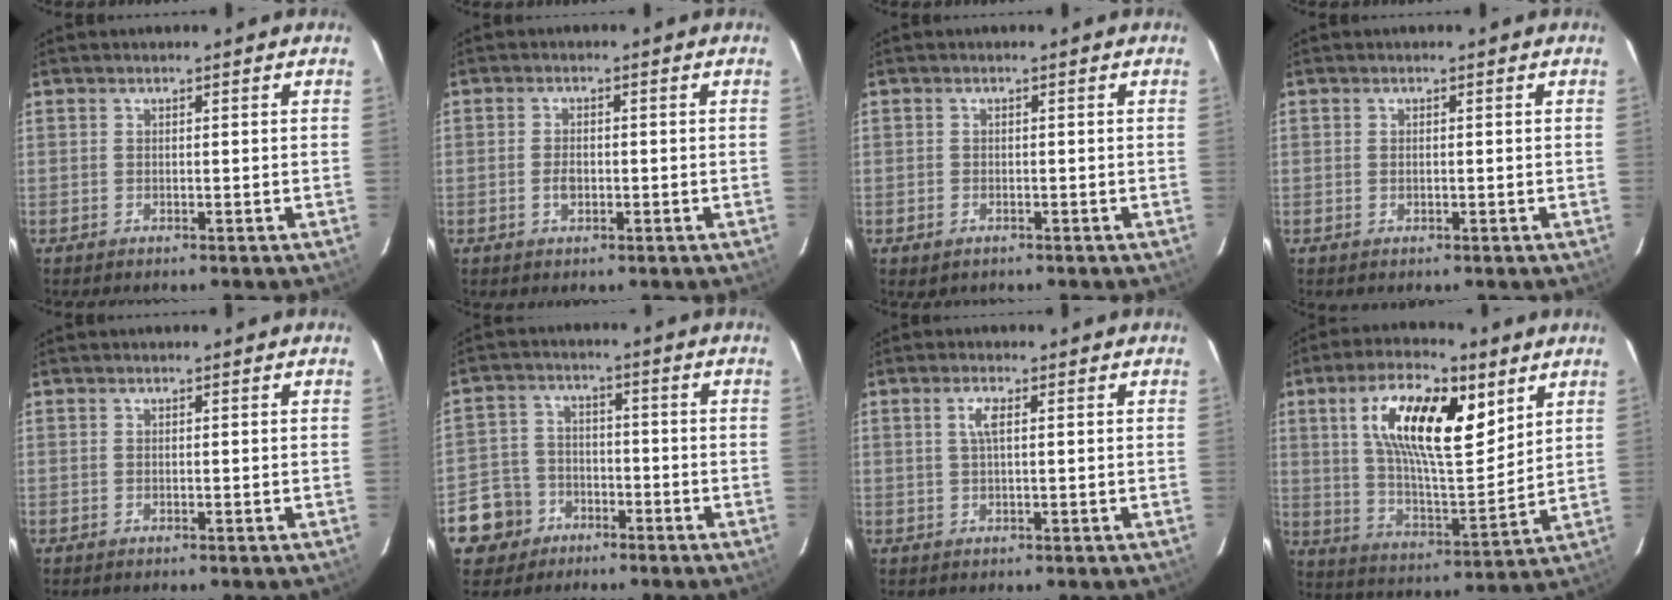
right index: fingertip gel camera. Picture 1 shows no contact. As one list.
[{"total": 2.5, "force": [-0.6, 1.6, 1.9], "torque": [-0.037, 0.001, -0.010]}, {"total": 2.0, "force": [-1.0, 1.6, 0.7], "torque": [-0.014, -0.003, -0.014]}, {"total": 0.6, "force": [0.0, 0.4, 0.5], "torque": [-0.007, 0.000, 0.000]}, {"total": 0.0}, {"total": 8.4, "force": [-4.2, 7.1, 1.4], "torque": [-0.062, 0.024, -0.067]}, {"total": 2.4, "force": [0.6, 0.5, 2.2], "torque": [-0.046, 0.004, 0.012]}, {"total": 18.3, "force": [7.7, 6.8, 15.1], "torque": [-0.264, 0.013, 0.137]}]